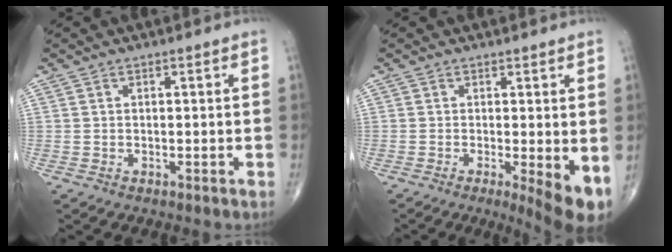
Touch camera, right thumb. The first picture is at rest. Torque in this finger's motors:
{"motor_torque": [-0.26, 0.50, 0.26, -0.04, 0.06]}